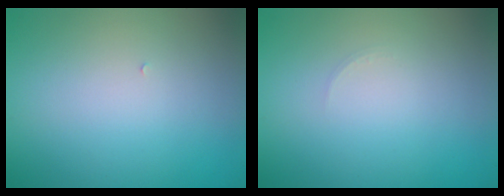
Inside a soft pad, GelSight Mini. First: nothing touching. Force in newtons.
{"total": 0.6, "press": 0.6, "slide": 0.1}